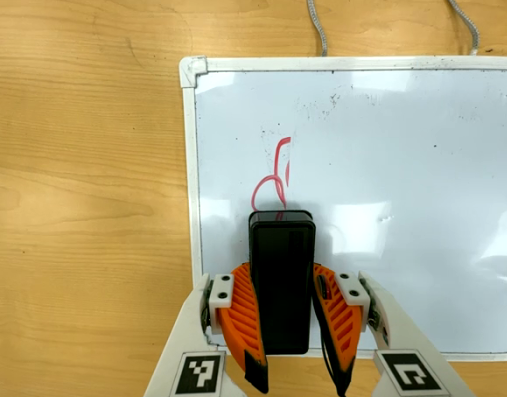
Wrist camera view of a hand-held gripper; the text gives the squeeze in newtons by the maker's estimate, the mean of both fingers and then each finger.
{"total": 8.1, "left": 6.5, "right": 9.8}